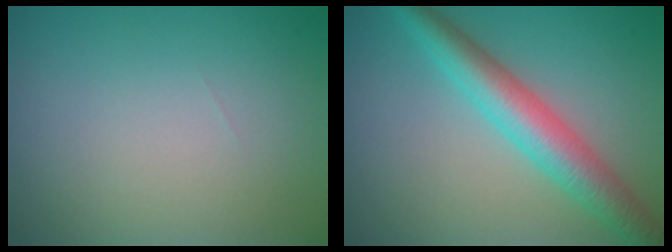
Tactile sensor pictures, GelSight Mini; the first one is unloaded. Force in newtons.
{"total": 5.6, "press": 5.6, "slide": 0.2}